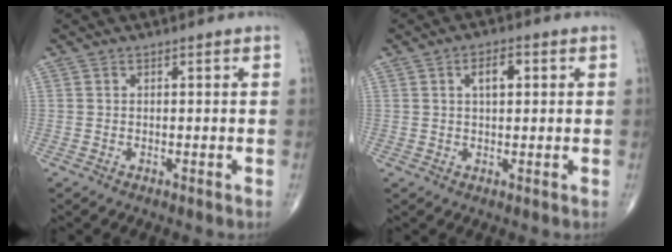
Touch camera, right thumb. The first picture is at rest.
{"total": 4.2, "force": [1.2, 2.1, 3.5], "torque": [-0.053, 0.005, 0.019]}